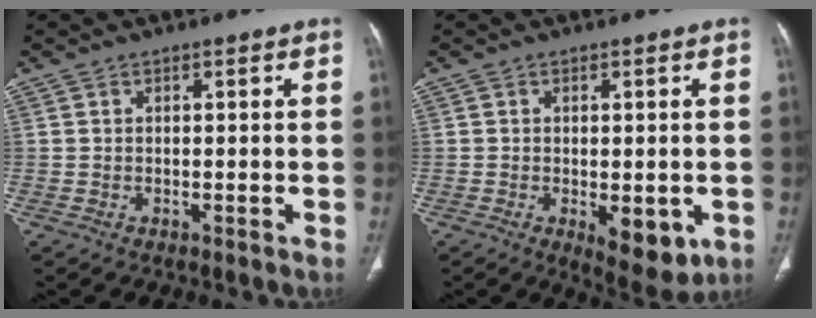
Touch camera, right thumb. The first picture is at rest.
{"total": 7.8, "force": [-2.2, 3.6, 6.5], "torque": [-0.075, -0.011, -0.019]}